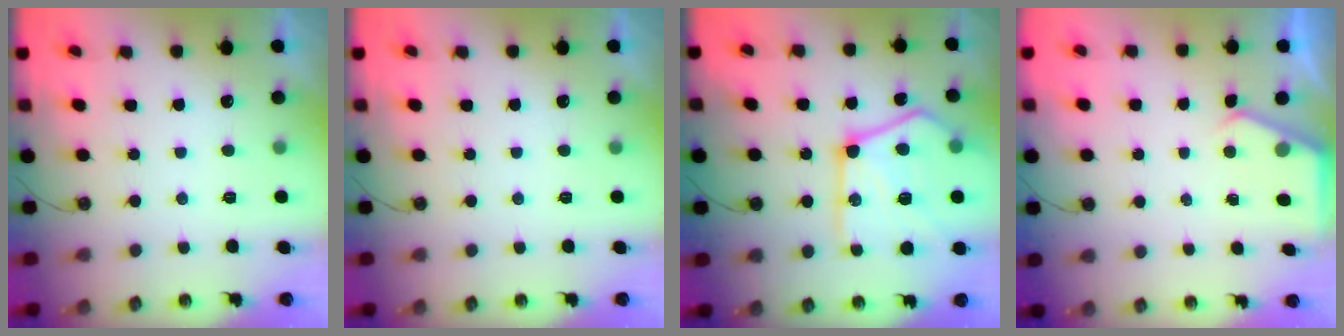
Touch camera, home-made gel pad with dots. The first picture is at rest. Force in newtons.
{"total": 0.0}
{"total": 26.6, "press": 26.4, "slide": 3.2}
{"total": 3.1, "press": 3.1, "slide": 0.5}